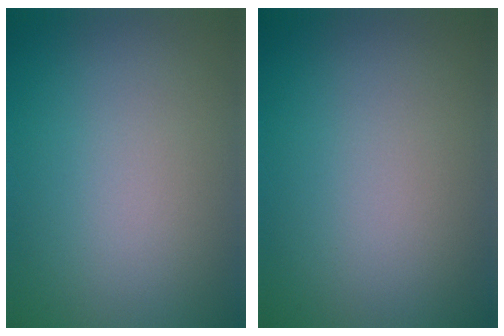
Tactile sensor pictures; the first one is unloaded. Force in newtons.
{"total": 0.0}